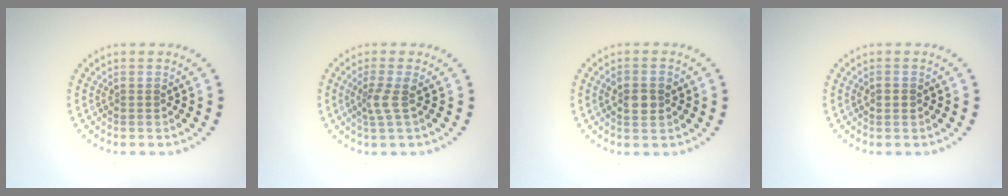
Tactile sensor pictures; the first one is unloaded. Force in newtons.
{"total": 1.9, "press": 1.4, "slide": 1.4}
{"total": 2.5, "press": 2.5, "slide": 0.2}
{"total": 1.2, "press": 1.2, "slide": 0.1}